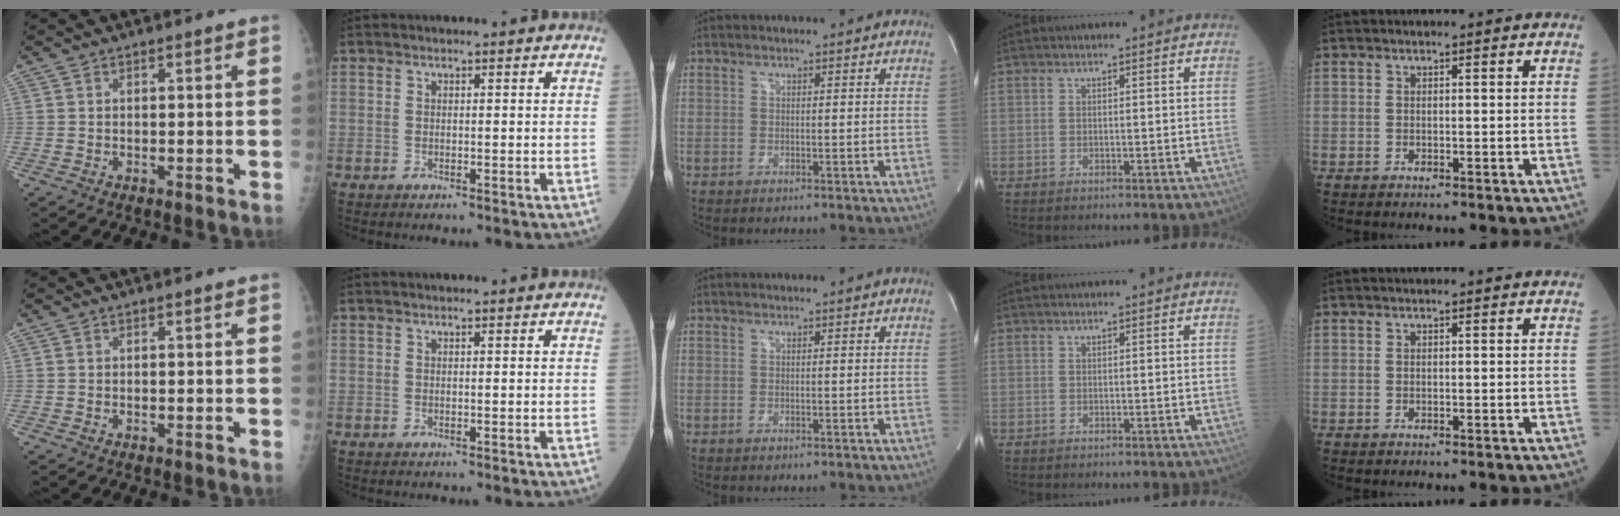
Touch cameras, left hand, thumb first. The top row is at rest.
{}